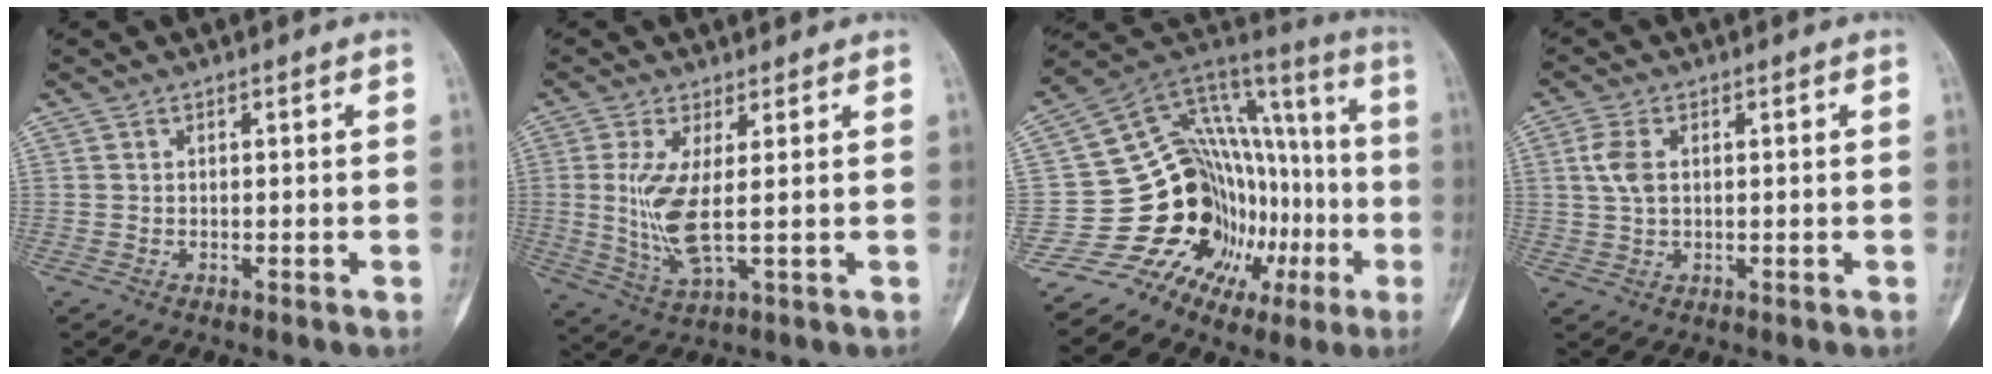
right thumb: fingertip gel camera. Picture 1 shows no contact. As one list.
[{"total": 8.3, "force": [0.7, 2.0, 8.0], "torque": [-0.186, -0.021, 0.019]}, {"total": 27.9, "force": [-8.1, 18.2, 19.6], "torque": [-0.238, 0.119, -0.115]}, {"total": 4.5, "force": [0.9, 2.6, 3.5], "torque": [-0.080, 0.005, 0.016]}]